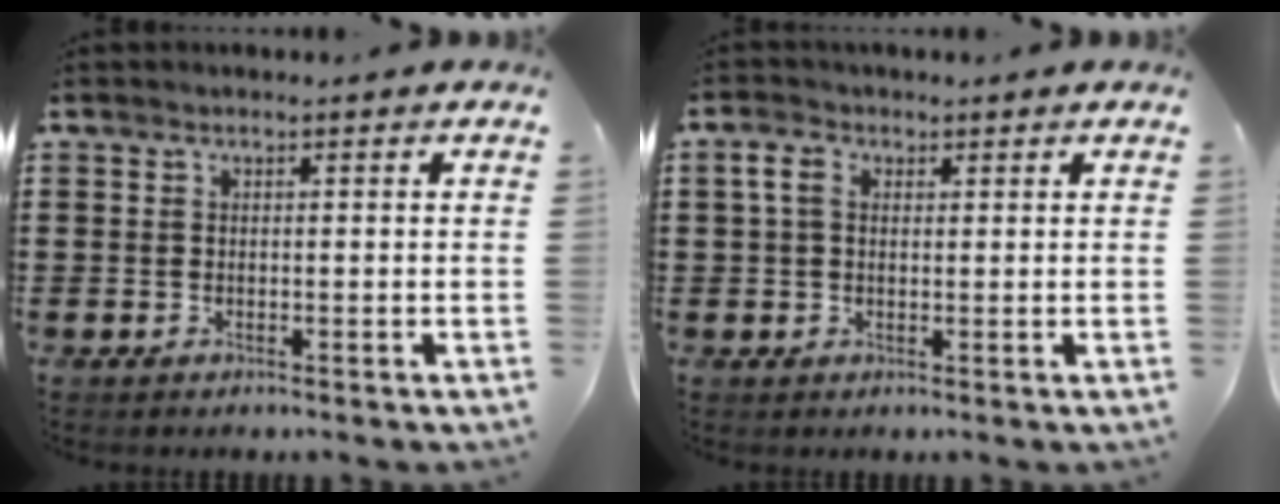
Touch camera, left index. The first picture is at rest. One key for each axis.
{"total": 3.2, "fx": 1.2, "fy": 1.9, "fz": 2.3, "tx": -0.052, "ty": 0.009, "tz": 0.021}